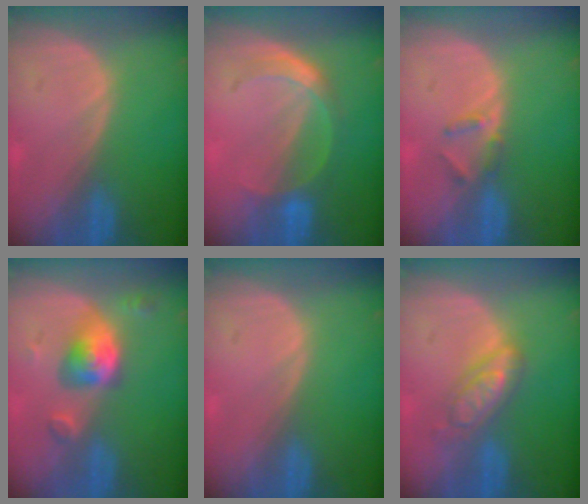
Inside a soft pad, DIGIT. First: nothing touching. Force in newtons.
{"total": 4.6, "press": 4.5, "slide": 0.6}
{"total": 2.3, "press": 2.1, "slide": 0.9}
{"total": 5.5, "press": 5.3, "slide": 1.3}
{"total": 0.0}
{"total": 5.3, "press": 5.2, "slide": 0.2}